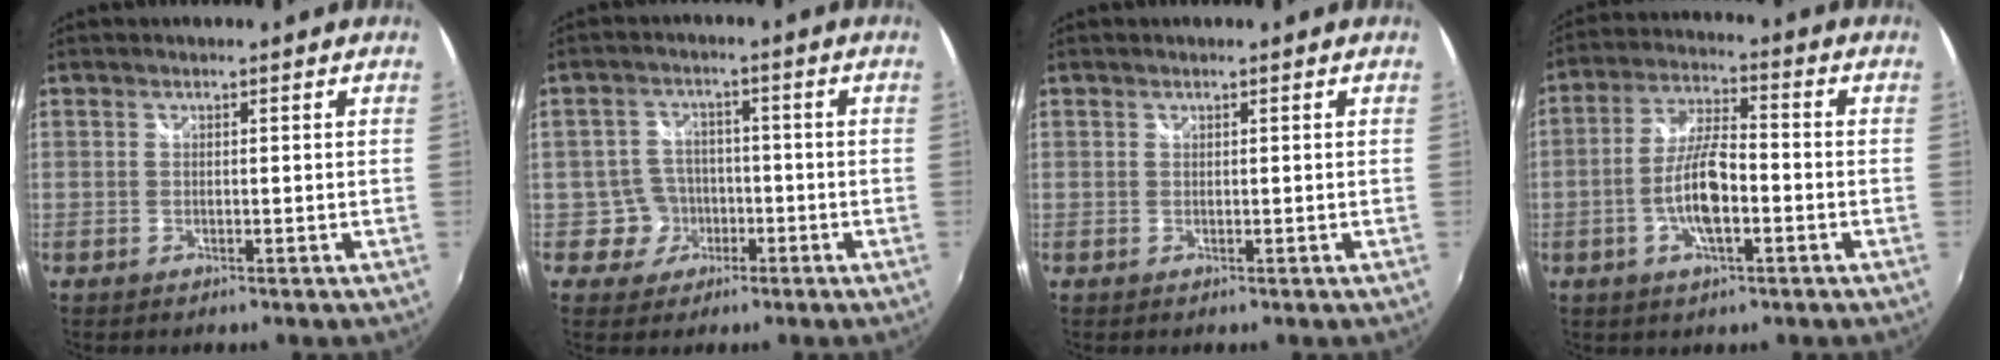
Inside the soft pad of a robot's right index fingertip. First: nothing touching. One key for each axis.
{"total": 5.0, "fx": -1.9, "fy": 4.6, "fz": 0.3, "tx": -0.013, "ty": 0.021, "tz": -0.025}
{"total": 0.0}
{"total": 9.5, "fx": -2.8, "fy": 2.9, "fz": 8.6, "tx": -0.175, "ty": 0.004, "tz": -0.053}